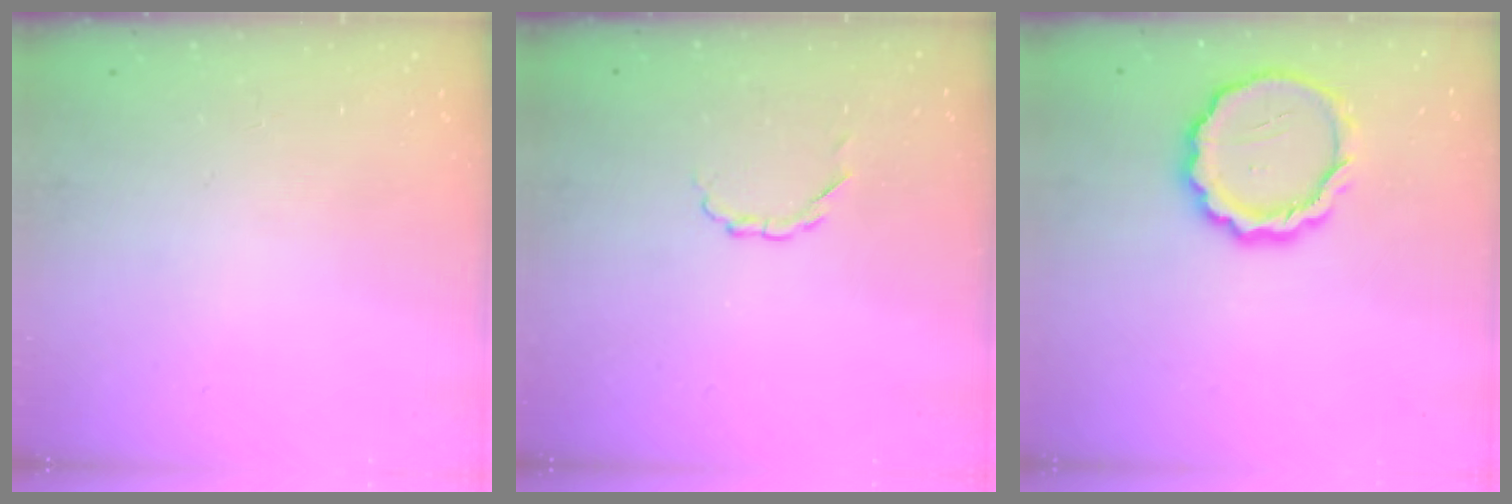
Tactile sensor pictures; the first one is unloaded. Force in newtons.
{"total": 2.9, "press": 2.7, "slide": 1.1}
{"total": 13.2, "press": 13.0, "slide": 2.7}